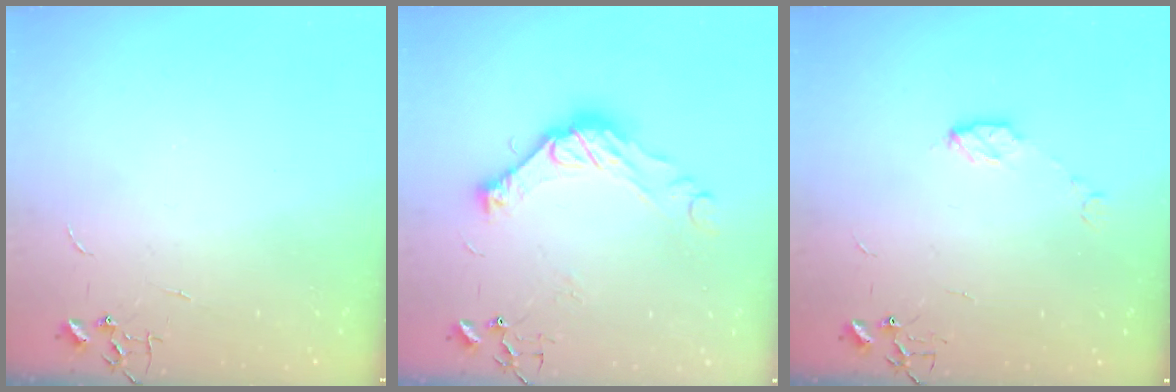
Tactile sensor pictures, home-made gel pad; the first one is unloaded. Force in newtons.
{"total": 14.1, "press": 14.1, "slide": 1.1}
{"total": 5.1, "press": 5.1, "slide": 0.5}